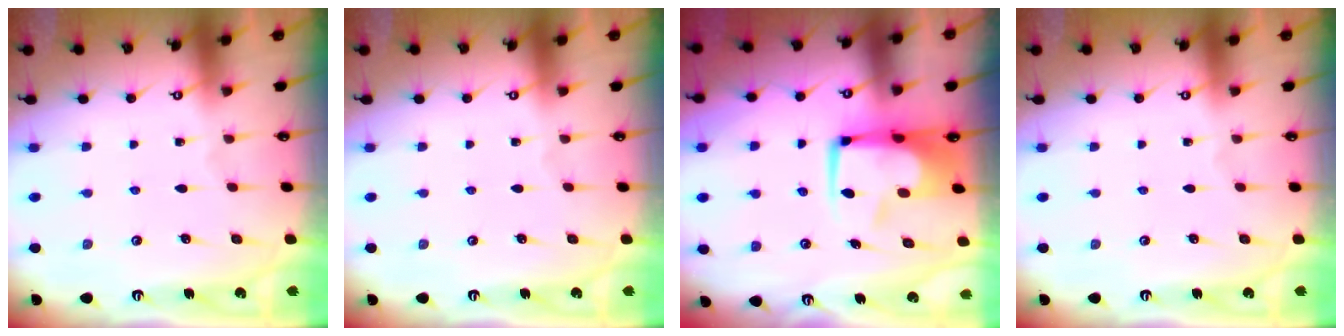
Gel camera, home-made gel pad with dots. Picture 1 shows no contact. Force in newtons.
{"total": 0.0}
{"total": 7.4, "press": 7.3, "slide": 1.1}
{"total": 0.0}